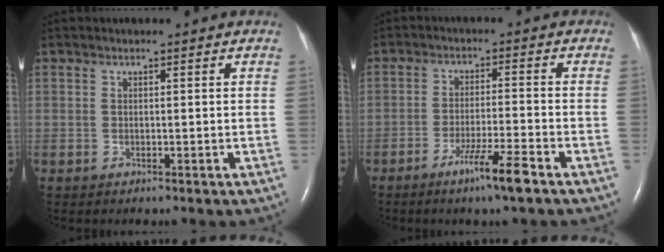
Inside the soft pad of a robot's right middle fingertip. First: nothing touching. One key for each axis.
{"total": 6.3, "fx": -4.1, "fy": -0.6, "fz": 4.8, "tx": -0.087, "ty": -0.012, "tz": -0.076}